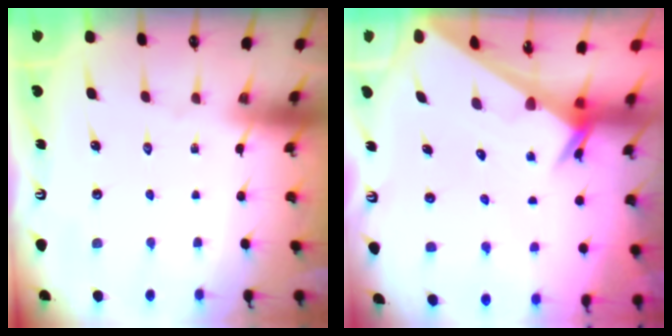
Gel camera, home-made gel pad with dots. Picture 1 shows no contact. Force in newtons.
{"total": 3.3, "press": 3.3, "slide": 0.3}